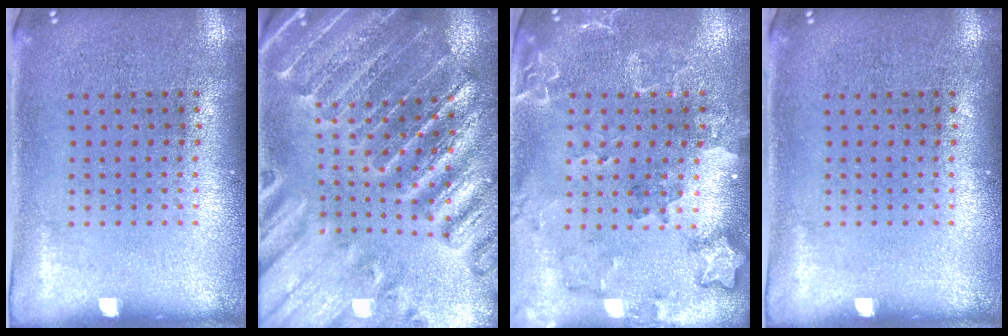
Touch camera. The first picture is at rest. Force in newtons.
{"total": 3.0, "press": 2.9, "slide": 0.4}
{"total": 2.0, "press": 1.9, "slide": 0.5}
{"total": 0.0}